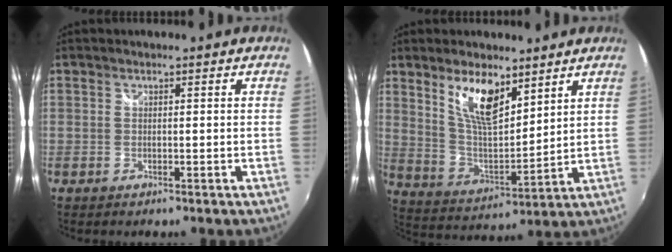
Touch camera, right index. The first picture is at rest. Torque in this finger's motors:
{"motor_torque": [0.24, 0.37, 0.60, 0.14]}